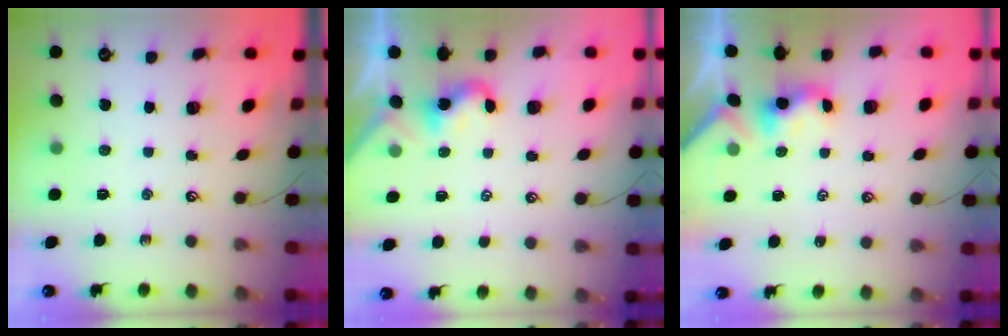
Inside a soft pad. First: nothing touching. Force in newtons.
{"total": 2.4, "press": 2.4, "slide": 0.2}
{"total": 1.2, "press": 1.1, "slide": 0.3}